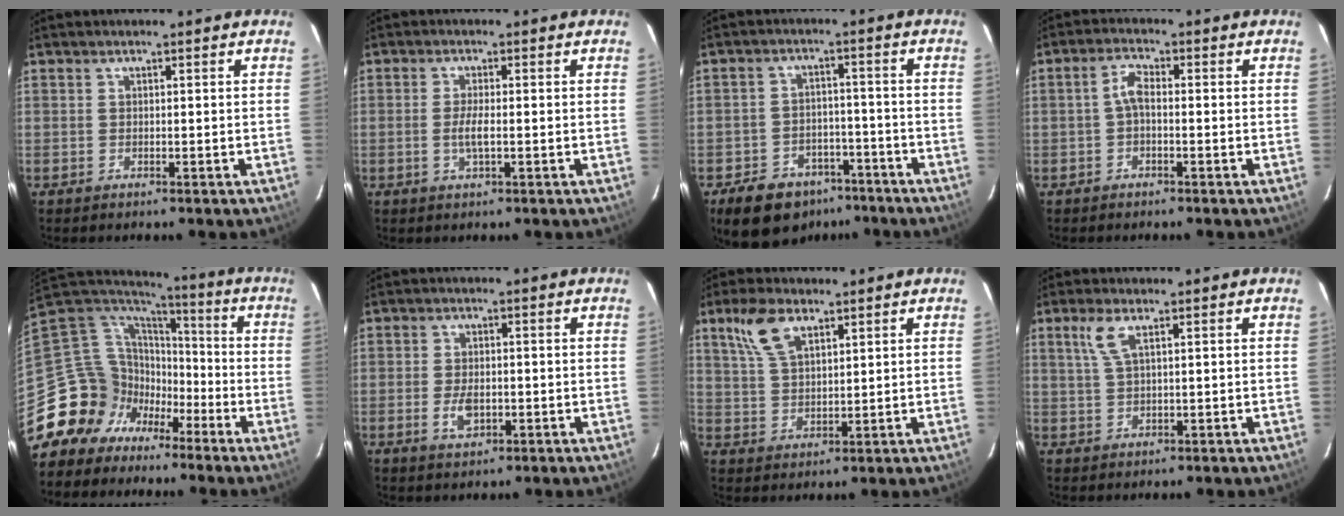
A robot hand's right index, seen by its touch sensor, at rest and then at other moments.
{"total": 3.0, "force": [-0.6, 0.3, 2.9], "torque": [-0.057, -0.005, -0.012]}
{"total": 12.5, "force": [-8.5, 8.0, 4.6], "torque": [-0.118, 0.017, -0.112]}
{"total": 2.7, "force": [-0.7, 1.1, 2.4], "torque": [-0.053, 0.010, -0.015]}
{"total": 14.4, "force": [-8.0, 11.6, 3.0], "torque": [-0.091, 0.039, -0.148]}
{"total": 4.2, "force": [-1.2, 2.3, 3.3], "torque": [-0.067, -0.005, -0.020]}
{"total": 8.0, "force": [4.6, 3.8, 5.3], "torque": [-0.109, 0.017, 0.095]}
{"total": 3.8, "force": [1.8, 1.0, 3.2], "torque": [-0.071, 0.005, 0.041]}